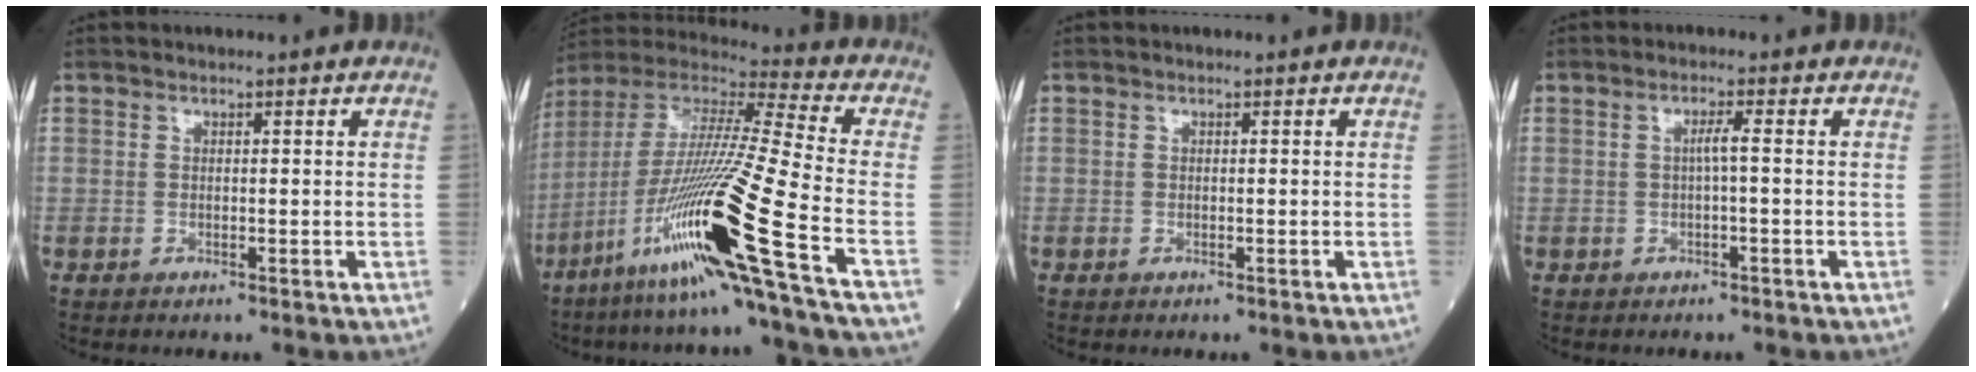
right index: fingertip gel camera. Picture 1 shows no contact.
{"total": 23.3, "force": [-11.0, -1.8, 20.5], "torque": [-0.414, -0.042, -0.212]}
{"total": 0.0}
{"total": 1.6, "force": [-0.2, -0.1, 1.5], "torque": [-0.026, 0.004, -0.004]}